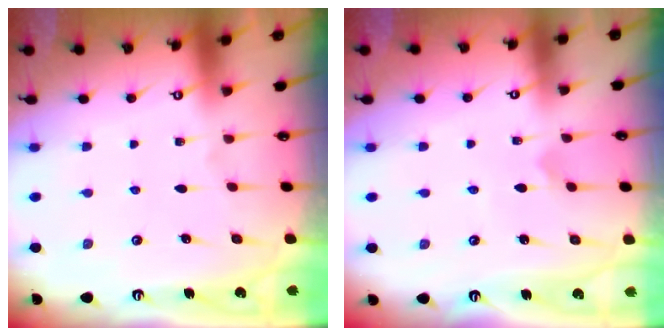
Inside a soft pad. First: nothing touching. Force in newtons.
{"total": 2.3, "press": 2.3, "slide": 0.2}